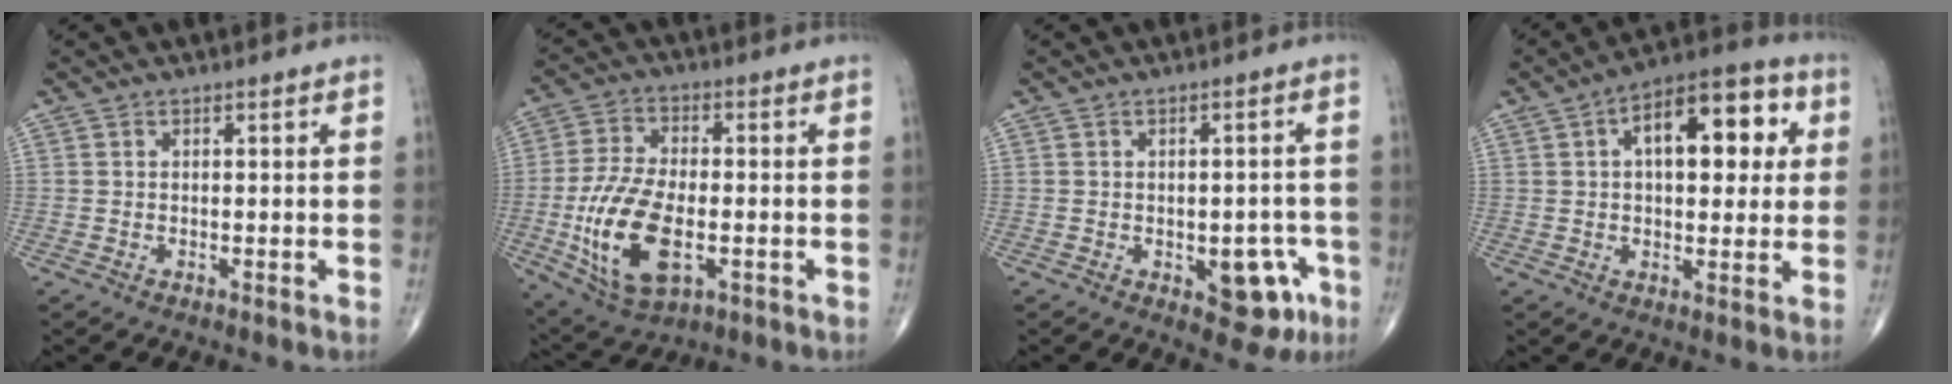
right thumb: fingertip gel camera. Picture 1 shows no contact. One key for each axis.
{"total": 16.2, "fx": -3.5, "fy": 8.2, "fz": 13.5, "tx": -0.268, "ty": 0.003, "tz": -0.053}
{"total": 8.1, "fx": -3.0, "fy": 4.3, "fz": 6.2, "tx": -0.041, "ty": 0.013, "tz": -0.029}
{"total": 16.1, "fx": 4.1, "fy": 8.0, "fz": 13.3, "tx": -0.154, "ty": 0.021, "tz": 0.053}